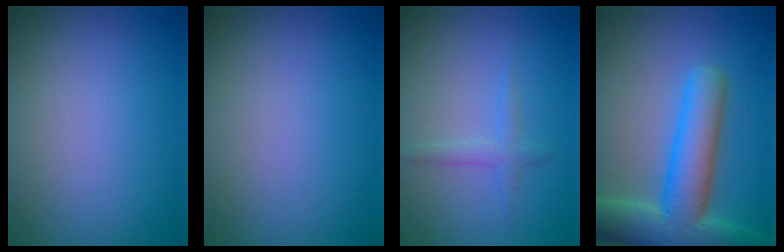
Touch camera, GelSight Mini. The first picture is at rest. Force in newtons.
{"total": 0.0}
{"total": 1.4, "press": 1.4, "slide": 0.1}
{"total": 9.6, "press": 9.6, "slide": 0.8}